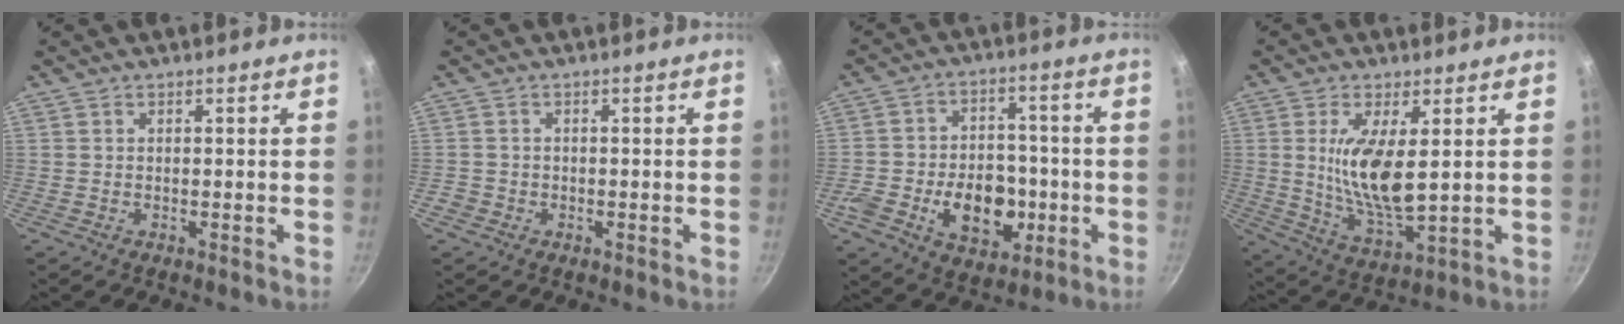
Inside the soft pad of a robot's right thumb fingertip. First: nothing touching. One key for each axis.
{"total": 1.7, "fx": -0.8, "fy": 1.4, "fz": 0.3, "tx": -0.005, "ty": 0.004, "tz": -0.014}
{"total": 15.7, "fx": -4.5, "fy": 10.9, "fz": 10.4, "tx": -0.136, "ty": 0.033, "tz": -0.063}
{"total": 12.5, "fx": 2.1, "fy": 4.5, "fz": 11.5, "tx": -0.216, "ty": -0.024, "tz": 0.050}